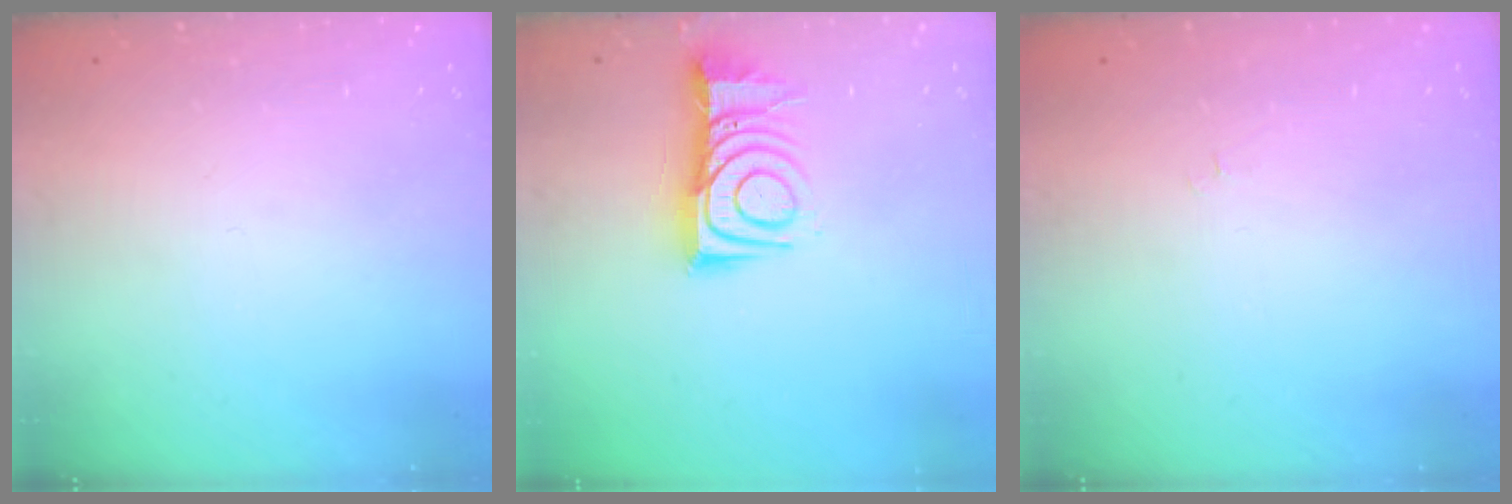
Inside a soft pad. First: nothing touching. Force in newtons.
{"total": 10.1, "press": 10.0, "slide": 0.9}
{"total": 3.1, "press": 3.1, "slide": 0.5}